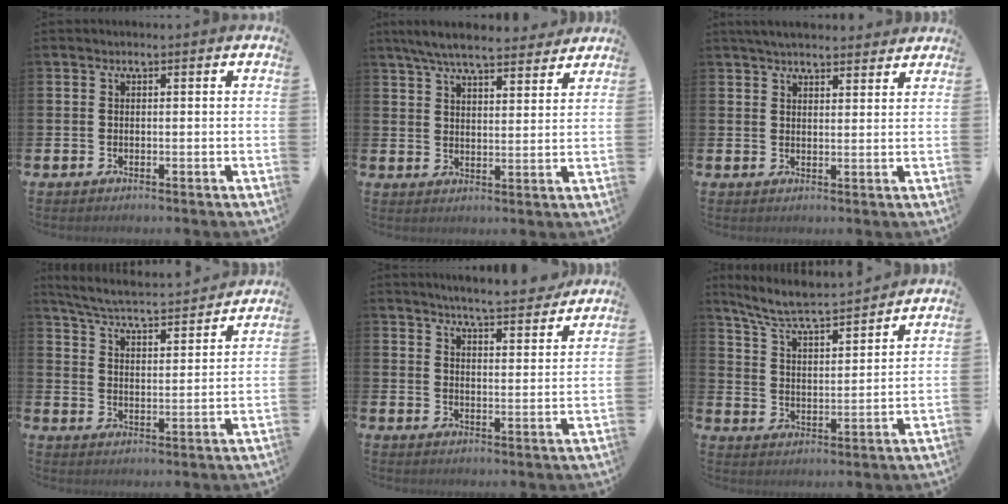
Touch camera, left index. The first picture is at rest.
{"total": 7.0, "force": [6.5, 1.4, 2.1], "torque": [-0.052, -0.031, 0.115]}
{"total": 4.2, "force": [4.0, 0.9, 0.8], "torque": [-0.024, -0.012, 0.074]}
{"total": 5.4, "force": [5.3, 0.4, 1.3], "torque": [-0.051, -0.041, 0.087]}
{"total": 5.8, "force": [5.7, 0.0, 0.9], "torque": [-0.027, -0.041, 0.097]}
{"total": 6.9, "force": [6.5, 0.3, 2.3], "torque": [-0.073, -0.045, 0.112]}